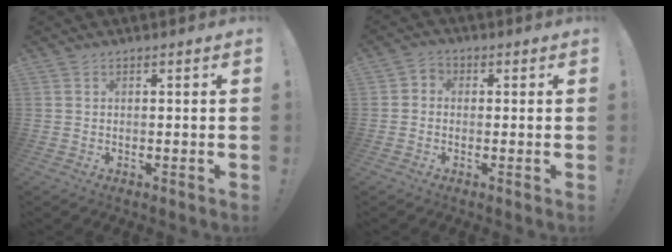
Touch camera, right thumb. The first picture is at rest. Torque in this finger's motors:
{"motor_torque": [-0.03, -0.23, 0.07, 0.10, 0.00]}